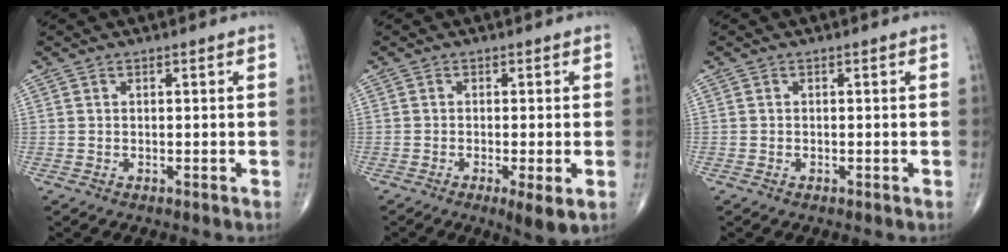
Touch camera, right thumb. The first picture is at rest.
{"total": 4.4, "force": [-1.4, 0.7, 4.1], "torque": [-0.073, -0.014, -0.027]}
{"total": 0.0}